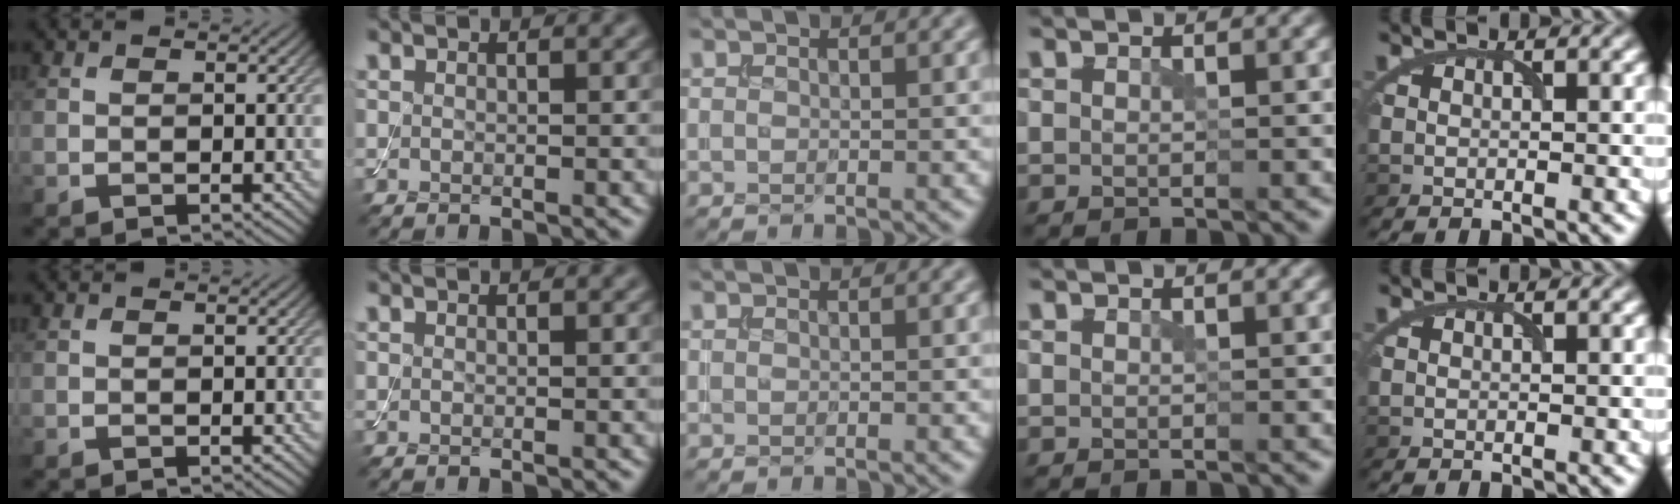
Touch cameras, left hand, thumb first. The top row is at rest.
{}